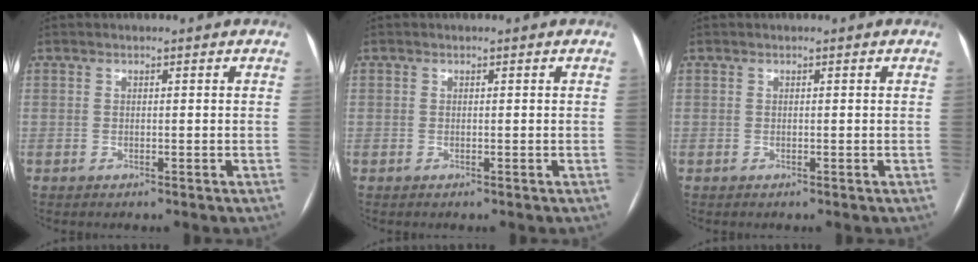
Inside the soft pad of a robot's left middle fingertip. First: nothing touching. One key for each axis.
{"total": 0.0}
{"total": 0.0}